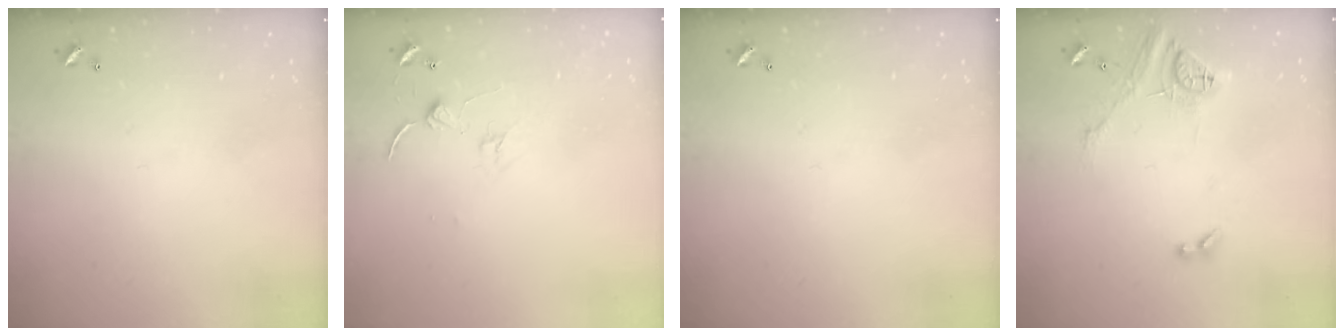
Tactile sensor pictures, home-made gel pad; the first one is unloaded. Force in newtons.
{"total": 0.6, "press": 0.5, "slide": 0.3}
{"total": 0.0}
{"total": 14.9, "press": 14.8, "slide": 1.7}